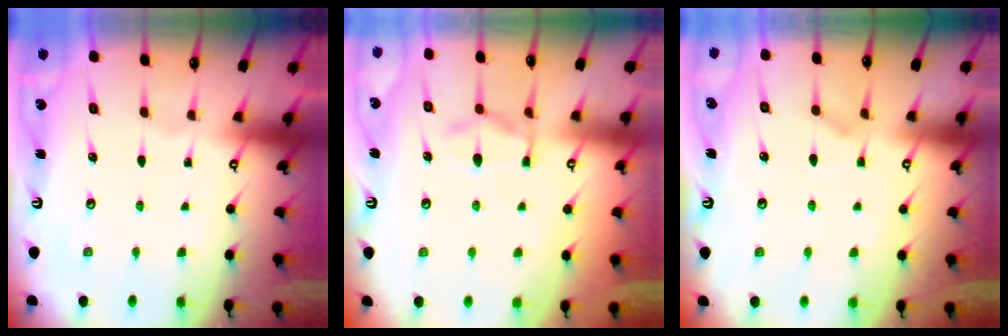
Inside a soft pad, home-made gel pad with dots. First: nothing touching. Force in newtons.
{"total": 4.6, "press": 4.4, "slide": 1.6}
{"total": 3.4, "press": 3.4, "slide": 0.4}